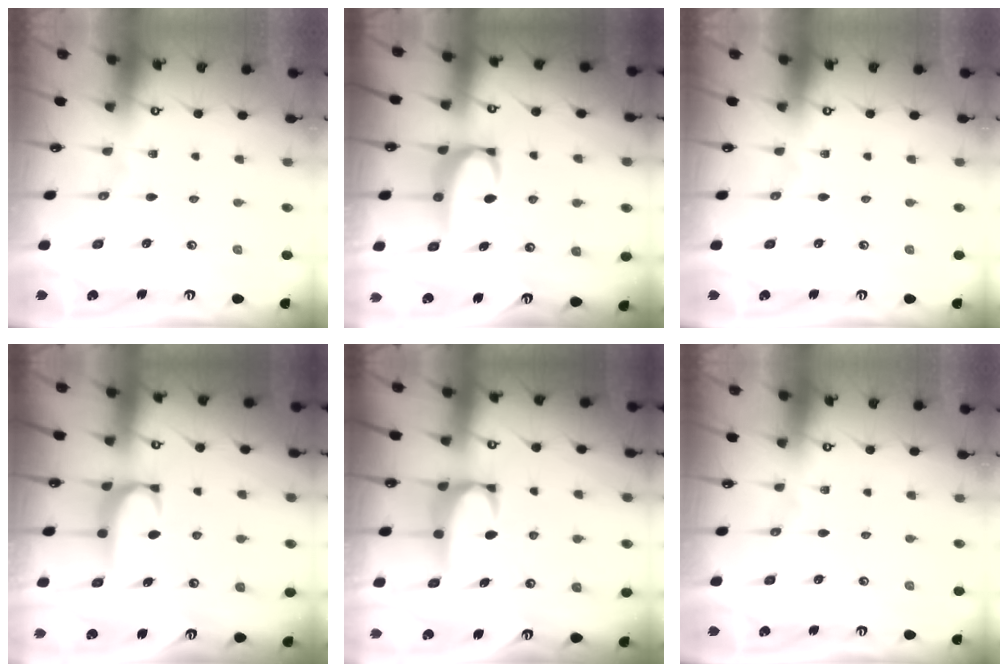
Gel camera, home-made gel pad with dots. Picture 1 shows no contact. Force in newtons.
{"total": 3.6, "press": 3.6, "slide": 0.2}
{"total": 0.0}
{"total": 1.7, "press": 1.6, "slide": 0.5}
{"total": 2.5, "press": 2.4, "slide": 0.7}
{"total": 0.0}